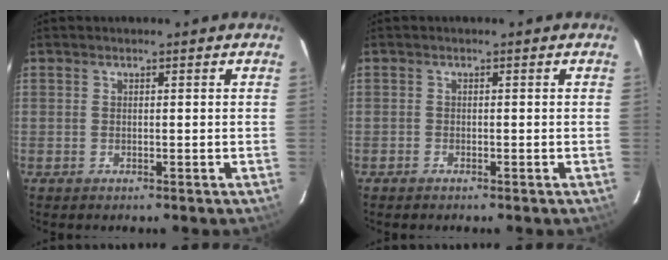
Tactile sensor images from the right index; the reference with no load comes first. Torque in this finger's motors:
{"motor_torque": [0.17, -0.10, -0.10, -0.02]}